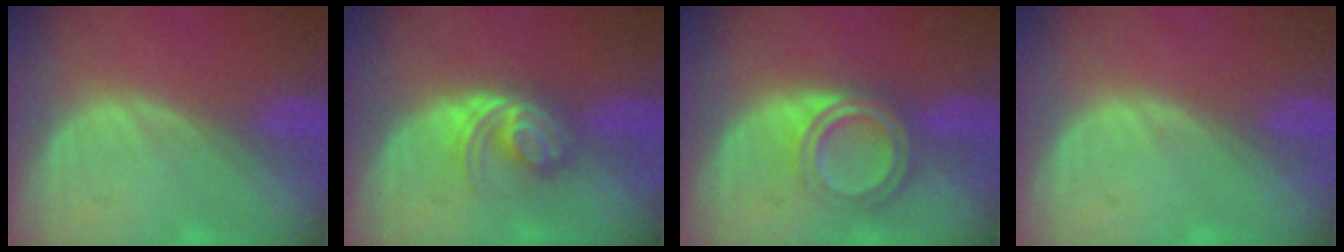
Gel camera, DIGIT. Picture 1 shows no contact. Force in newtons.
{"total": 6.0, "press": 5.0, "slide": 3.2}
{"total": 6.2, "press": 5.3, "slide": 3.3}
{"total": 0.5, "press": 0.1, "slide": 0.5}